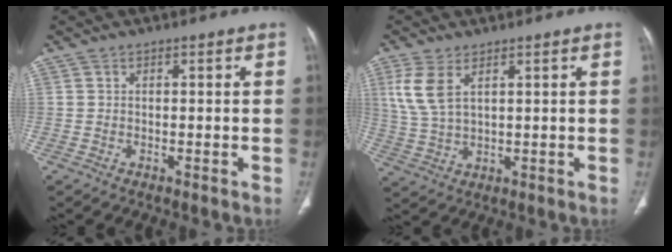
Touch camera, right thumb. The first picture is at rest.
{"total": 6.8, "force": [2.9, 3.2, 5.2], "torque": [-0.120, -0.003, 0.071]}